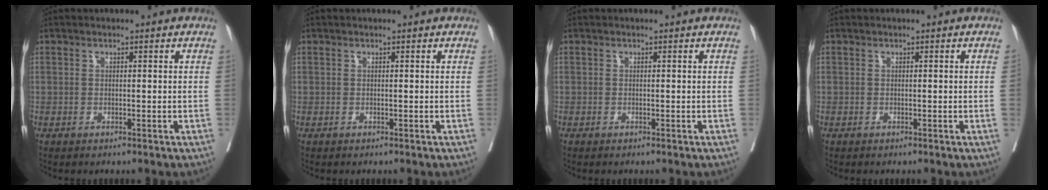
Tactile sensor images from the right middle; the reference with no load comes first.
{"total": 0.0}
{"total": 0.0}
{"total": 0.6, "force": [0.0, -0.3, 0.6], "torque": [-0.002, 0.002, 0.000]}